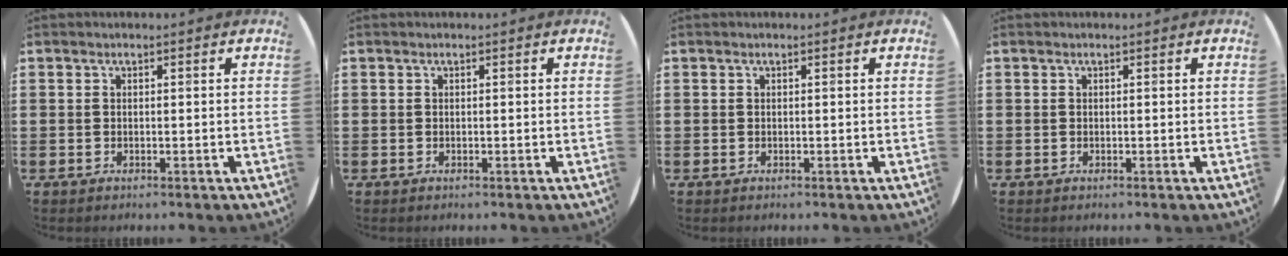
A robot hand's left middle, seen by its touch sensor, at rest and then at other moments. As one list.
[{"total": 0.0}, {"total": 0.0}, {"total": 0.0}]